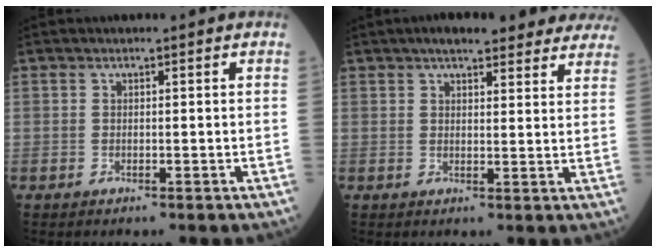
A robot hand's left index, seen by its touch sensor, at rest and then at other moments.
{"total": 13.9, "force": [11.9, 3.4, 6.2], "torque": [-0.054, 0.025, 0.134]}